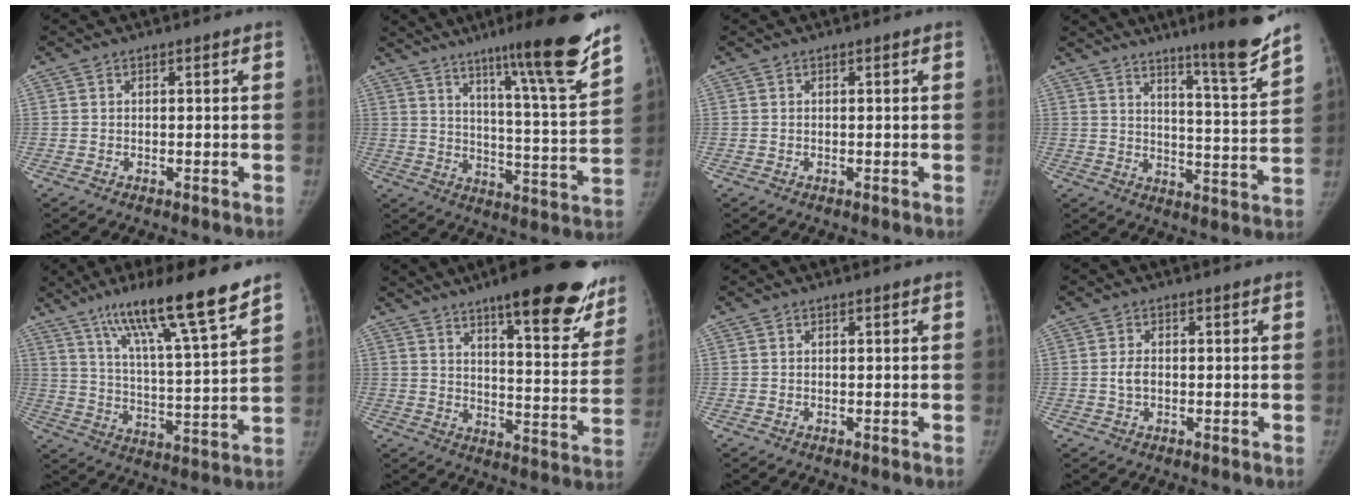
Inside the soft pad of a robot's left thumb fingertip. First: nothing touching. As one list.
[{"total": 19.9, "force": [14.0, 0.3, 14.1], "torque": [-0.185, -0.084, 0.206]}, {"total": 0.0}, {"total": 13.4, "force": [10.2, 0.1, 8.6], "torque": [-0.112, -0.073, 0.150]}, {"total": 18.2, "force": [12.8, 1.2, 12.9], "torque": [-0.199, -0.061, 0.212]}, {"total": 24.0, "force": [16.1, 6.3, 16.7], "torque": [-0.182, -0.073, 0.210]}, {"total": 0.0}, {"total": 2.4, "force": [-0.1, 1.3, 1.9], "torque": [-0.038, 0.006, -0.003]}]